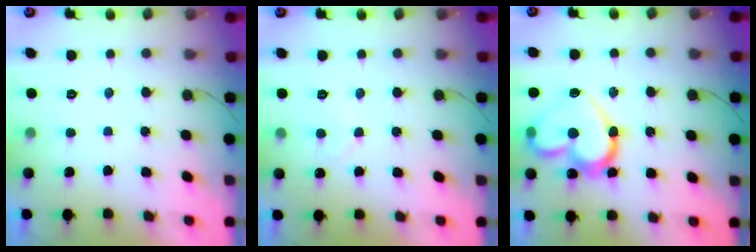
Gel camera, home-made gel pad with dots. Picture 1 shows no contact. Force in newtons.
{"total": 4.8, "press": 4.8, "slide": 0.3}
{"total": 18.4, "press": 18.4, "slide": 1.4}